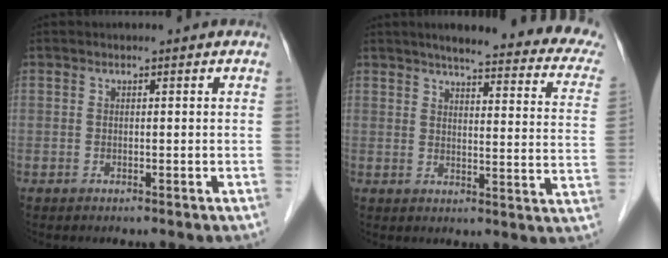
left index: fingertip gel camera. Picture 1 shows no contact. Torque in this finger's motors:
{"motor_torque": [0.05, -0.31, 0.52, 0.09]}